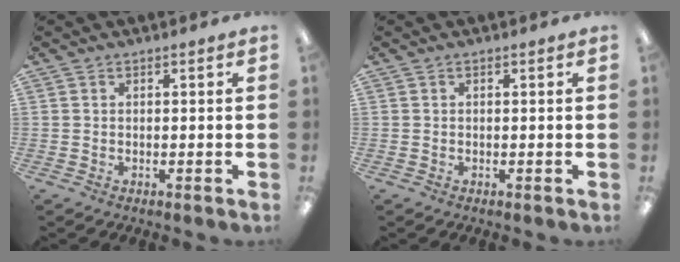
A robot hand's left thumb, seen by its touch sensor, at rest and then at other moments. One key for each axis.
{"total": 0.0}